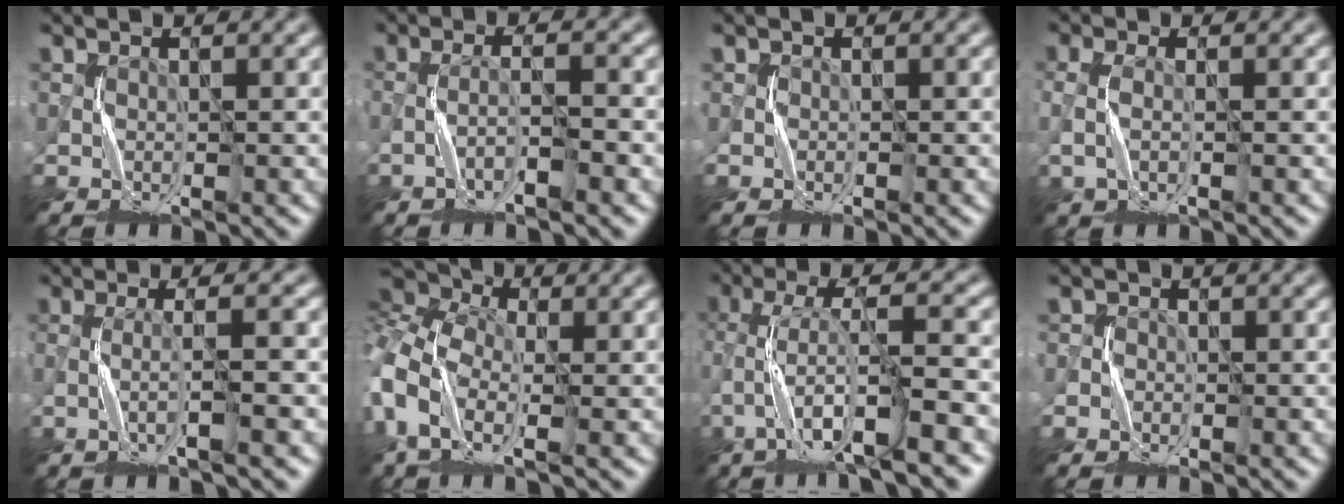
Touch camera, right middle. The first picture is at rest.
{"total": 2.4, "force": [-1.6, 0.2, 1.8], "torque": [-0.028, 0.015, -0.037]}
{"total": 0.8, "force": [-0.3, 0.7, 0.3], "torque": [-0.005, 0.001, -0.006]}
{"total": 1.5, "force": [-0.2, 0.5, 1.3], "torque": [-0.036, 0.000, -0.006]}
{"total": 2.7, "force": [-0.9, 0.4, 2.5], "torque": [-0.036, 0.009, -0.025]}
{"total": 9.3, "force": [-1.3, 6.1, 7.0], "torque": [-0.181, -0.002, -0.025]}
{"total": 7.5, "force": [-4.2, 1.1, 6.0], "torque": [-0.111, 0.009, -0.081]}
{"total": 1.5, "force": [-1.0, 1.1, 0.0], "torque": [0.007, 0.002, -0.021]}